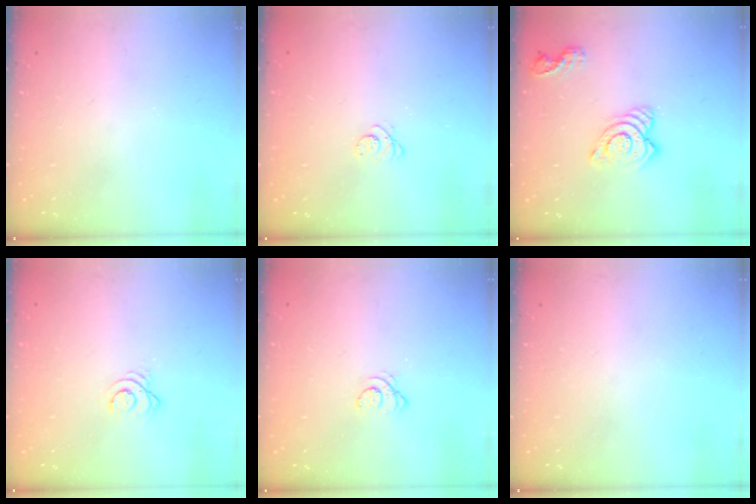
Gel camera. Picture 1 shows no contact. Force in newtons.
{"total": 2.6, "press": 2.5, "slide": 0.3}
{"total": 11.1, "press": 11.1, "slide": 1.0}
{"total": 2.7, "press": 2.7, "slide": 0.3}
{"total": 1.8, "press": 1.8, "slide": 0.2}
{"total": 0.0}